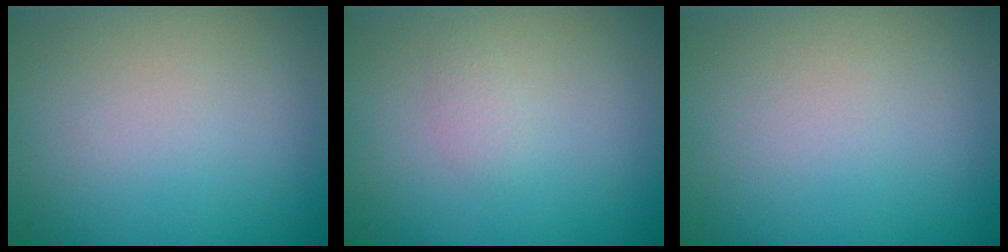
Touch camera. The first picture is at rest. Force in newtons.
{"total": 0.8, "press": 0.8, "slide": 0.0}
{"total": 0.0}